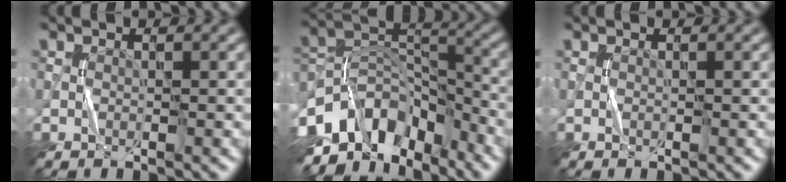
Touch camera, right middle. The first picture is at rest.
{"total": 10.7, "force": [-6.0, 6.4, 6.1], "torque": [-0.108, 0.015, -0.121]}
{"total": 0.0}